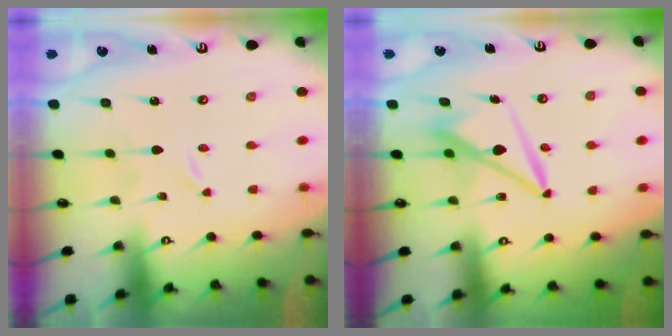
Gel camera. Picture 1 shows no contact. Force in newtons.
{"total": 9.7, "press": 9.6, "slide": 1.1}